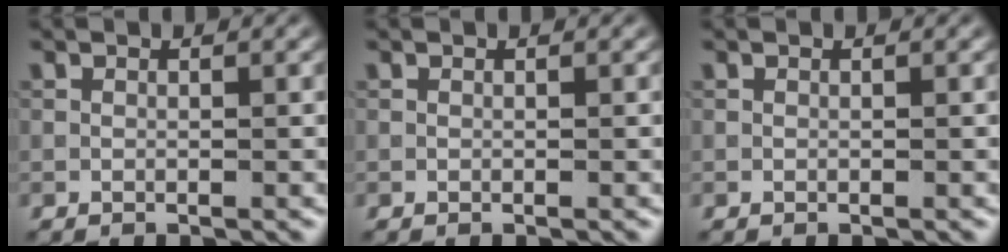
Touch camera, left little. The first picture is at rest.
{"total": 0.0}
{"total": 0.0}